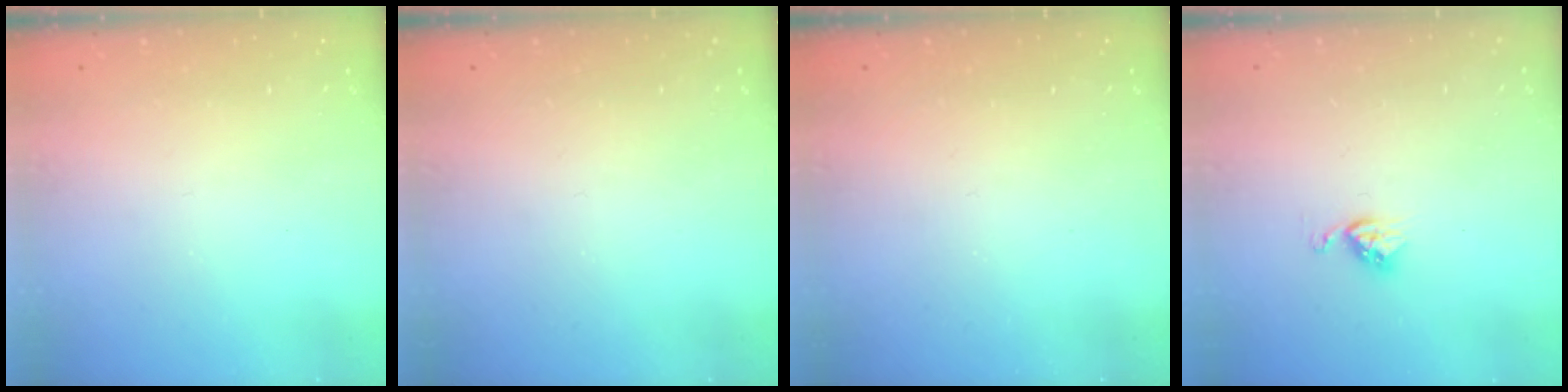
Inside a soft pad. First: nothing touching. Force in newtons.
{"total": 0.0}
{"total": 0.0}
{"total": 3.5, "press": 3.5, "slide": 0.5}